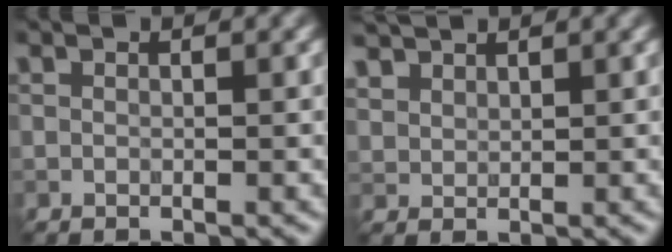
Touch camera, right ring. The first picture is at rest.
{"total": 2.3, "force": [2.0, 1.0, 0.5], "torque": [-0.023, 0.003, 0.048]}